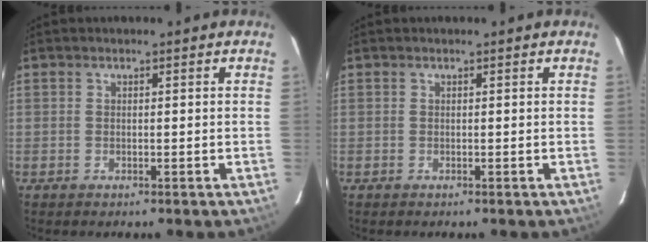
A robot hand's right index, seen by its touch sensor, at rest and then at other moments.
{"total": 0.0}